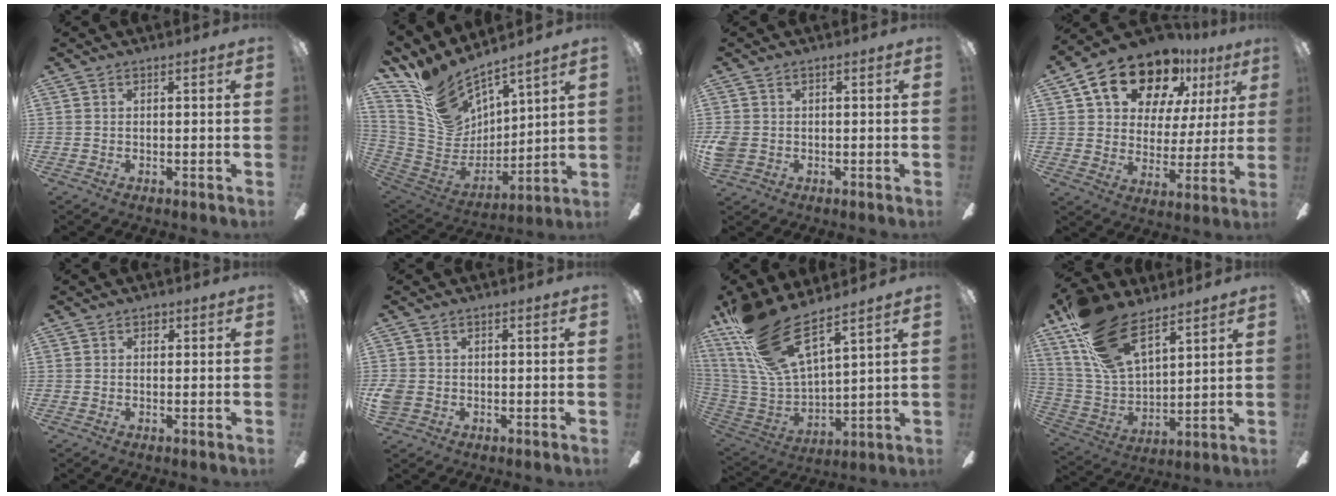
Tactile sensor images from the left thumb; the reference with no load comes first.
{"total": 14.3, "force": [12.2, 5.9, 4.7], "torque": [-0.126, -0.093, 0.228]}
{"total": 3.6, "force": [-0.5, 3.0, 1.9], "torque": [-0.044, 0.003, -0.009]}
{"total": 18.5, "force": [12.0, 10.7, 9.1], "torque": [-0.156, -0.061, 0.214]}
{"total": 1.2, "force": [0.5, 0.9, 0.6], "torque": [-0.003, 0.002, 0.006]}
{"total": 3.2, "force": [-0.5, 2.7, 1.7], "torque": [-0.041, 0.003, -0.011]}
{"total": 20.6, "force": [15.0, 6.2, 12.6], "torque": [-0.280, -0.096, 0.268]}
{"total": 21.8, "force": [14.1, 10.2, 13.1], "torque": [-0.276, -0.059, 0.260]}